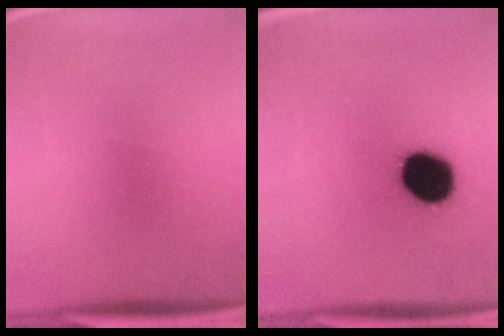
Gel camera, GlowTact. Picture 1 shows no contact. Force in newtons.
{"total": 16.3}